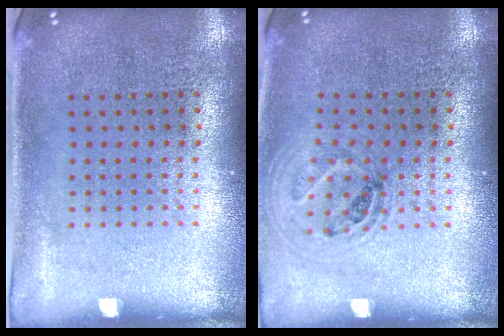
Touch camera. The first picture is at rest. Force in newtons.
{"total": 1.0, "press": 1.0, "slide": 0.2}